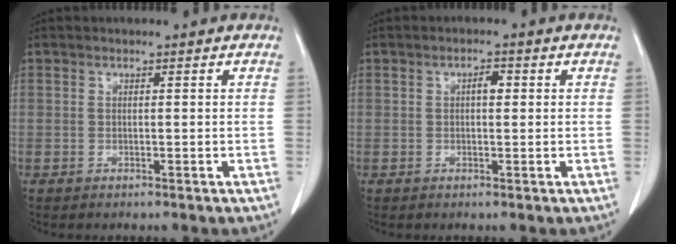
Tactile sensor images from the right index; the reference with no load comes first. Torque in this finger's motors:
{"motor_torque": [0.49, -0.10, 0.21, 0.04]}